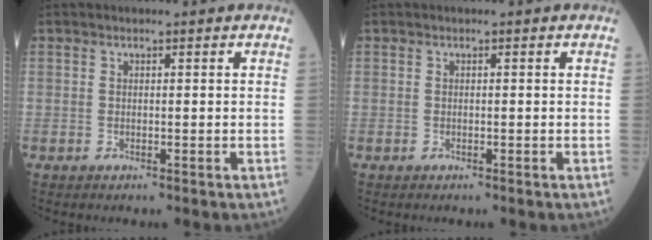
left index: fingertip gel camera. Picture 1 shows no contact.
{"total": 0.0}